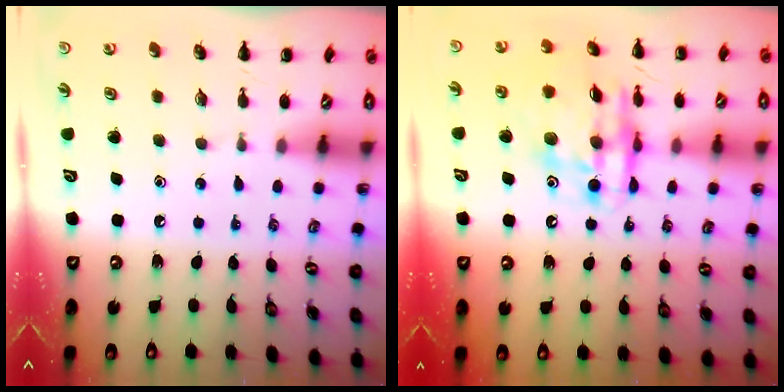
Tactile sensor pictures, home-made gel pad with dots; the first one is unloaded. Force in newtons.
{"total": 15.0, "press": 14.5, "slide": 3.9}